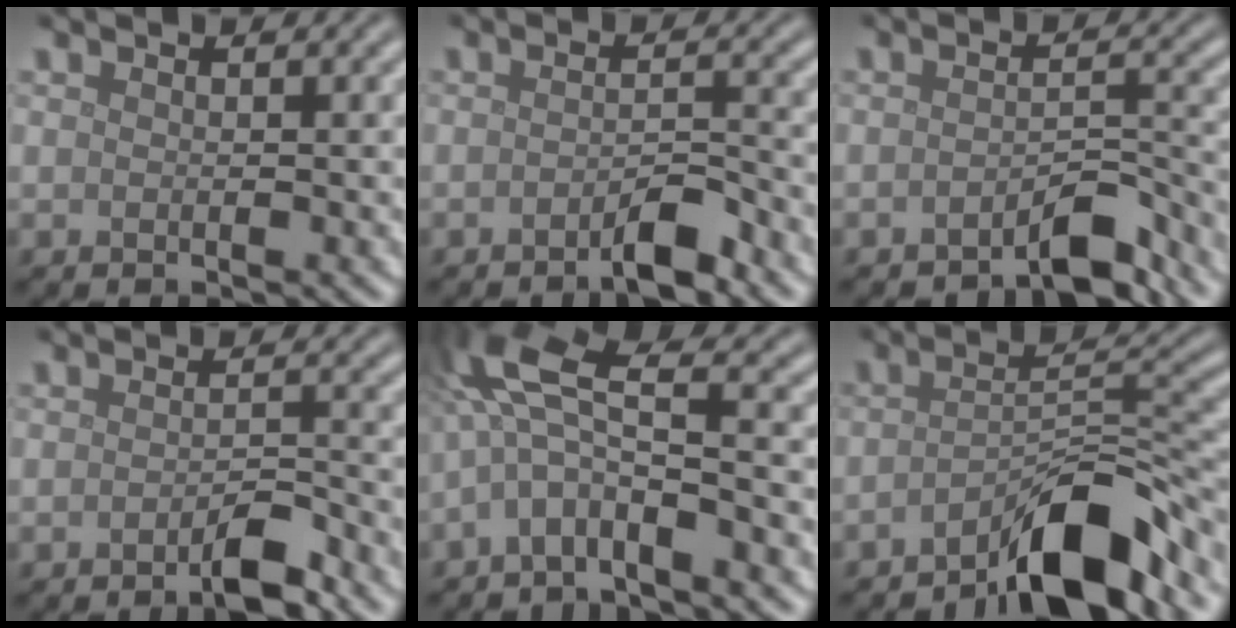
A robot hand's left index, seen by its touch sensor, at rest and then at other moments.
{"total": 2.6, "force": [-1.8, 0.4, 1.8], "torque": [-0.027, 0.006, -0.034]}
{"total": 3.5, "force": [-3.0, 0.7, 1.7], "torque": [-0.022, 0.011, -0.052]}
{"total": 2.7, "force": [-1.9, 0.5, 1.8], "torque": [-0.027, 0.004, -0.035]}
{"total": 7.0, "force": [-1.5, 2.1, 6.5], "torque": [-0.133, 0.024, -0.046]}
{"total": 7.6, "force": [-5.2, 1.6, 5.3], "torque": [-0.080, 0.013, -0.088]}